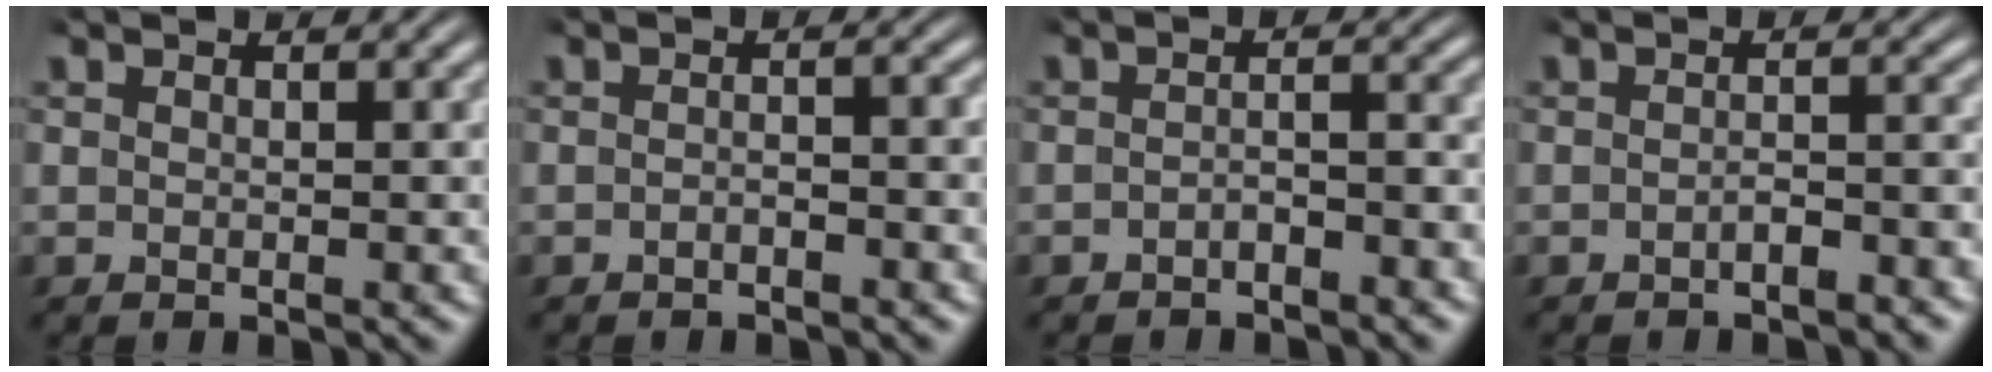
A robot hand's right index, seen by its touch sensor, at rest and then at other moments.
{"total": 1.3, "force": [-1.1, -0.1, 0.6], "torque": [-0.007, 0.004, -0.023]}
{"total": 2.1, "force": [-1.7, 0.4, 1.1], "torque": [-0.008, -0.004, -0.030]}
{"total": 1.7, "force": [-1.5, 0.1, 0.7], "torque": [-0.006, 0.000, -0.028]}